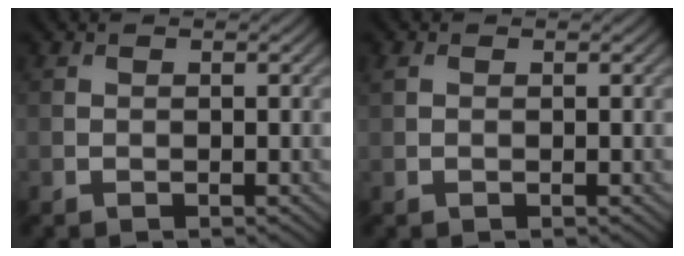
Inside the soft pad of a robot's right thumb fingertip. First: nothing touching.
{"total": 1.2, "force": [0.4, 0.8, 0.8], "torque": [-0.020, 0.003, 0.007]}